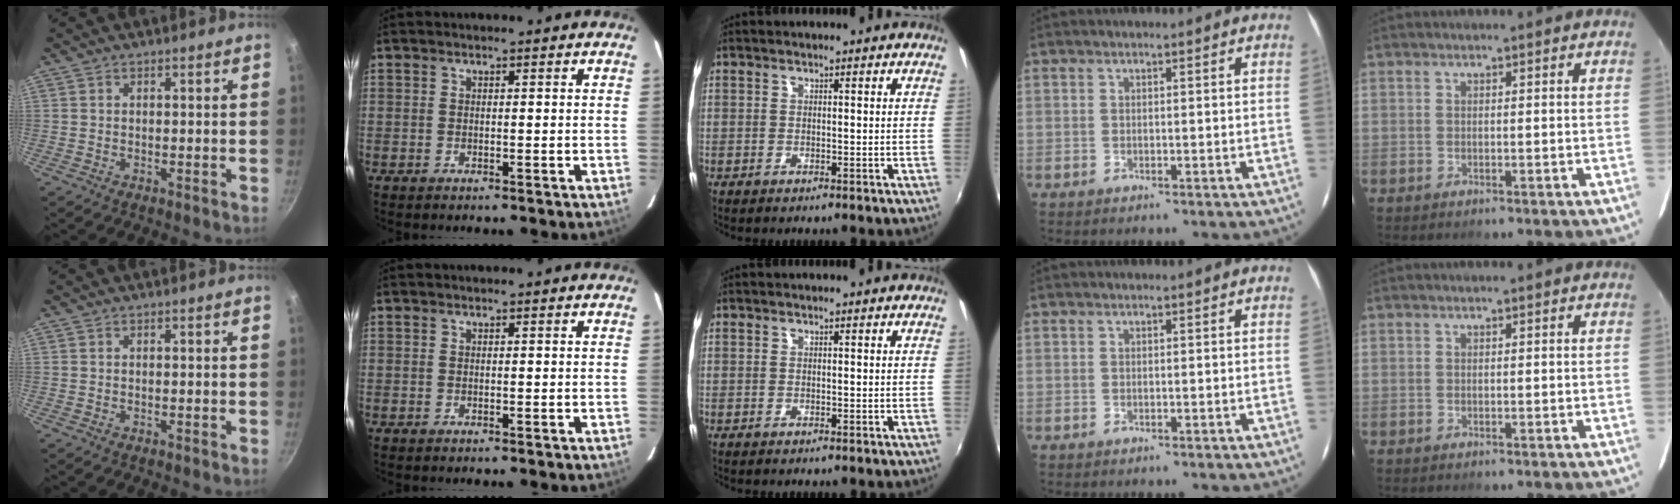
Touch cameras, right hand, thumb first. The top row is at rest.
{}